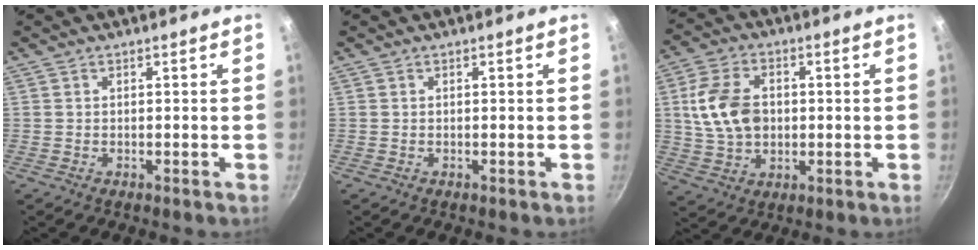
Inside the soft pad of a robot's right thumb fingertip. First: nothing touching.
{"total": 0.0}
{"total": 12.0, "force": [1.1, 8.6, 8.3], "torque": [-0.140, 0.007, 0.021]}